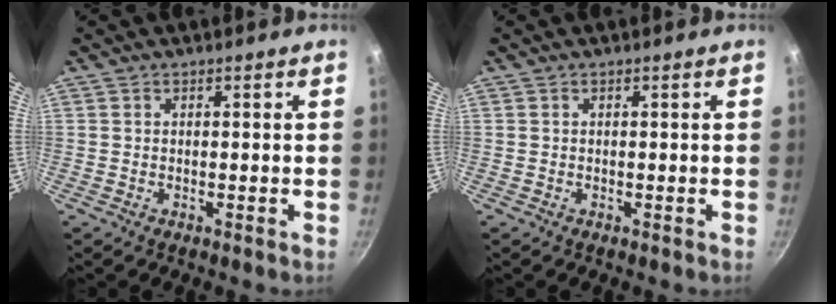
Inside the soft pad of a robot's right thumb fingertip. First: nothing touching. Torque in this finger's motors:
{"motor_torque": [-0.10, -0.10, 0.15, 0.10, 0.01]}